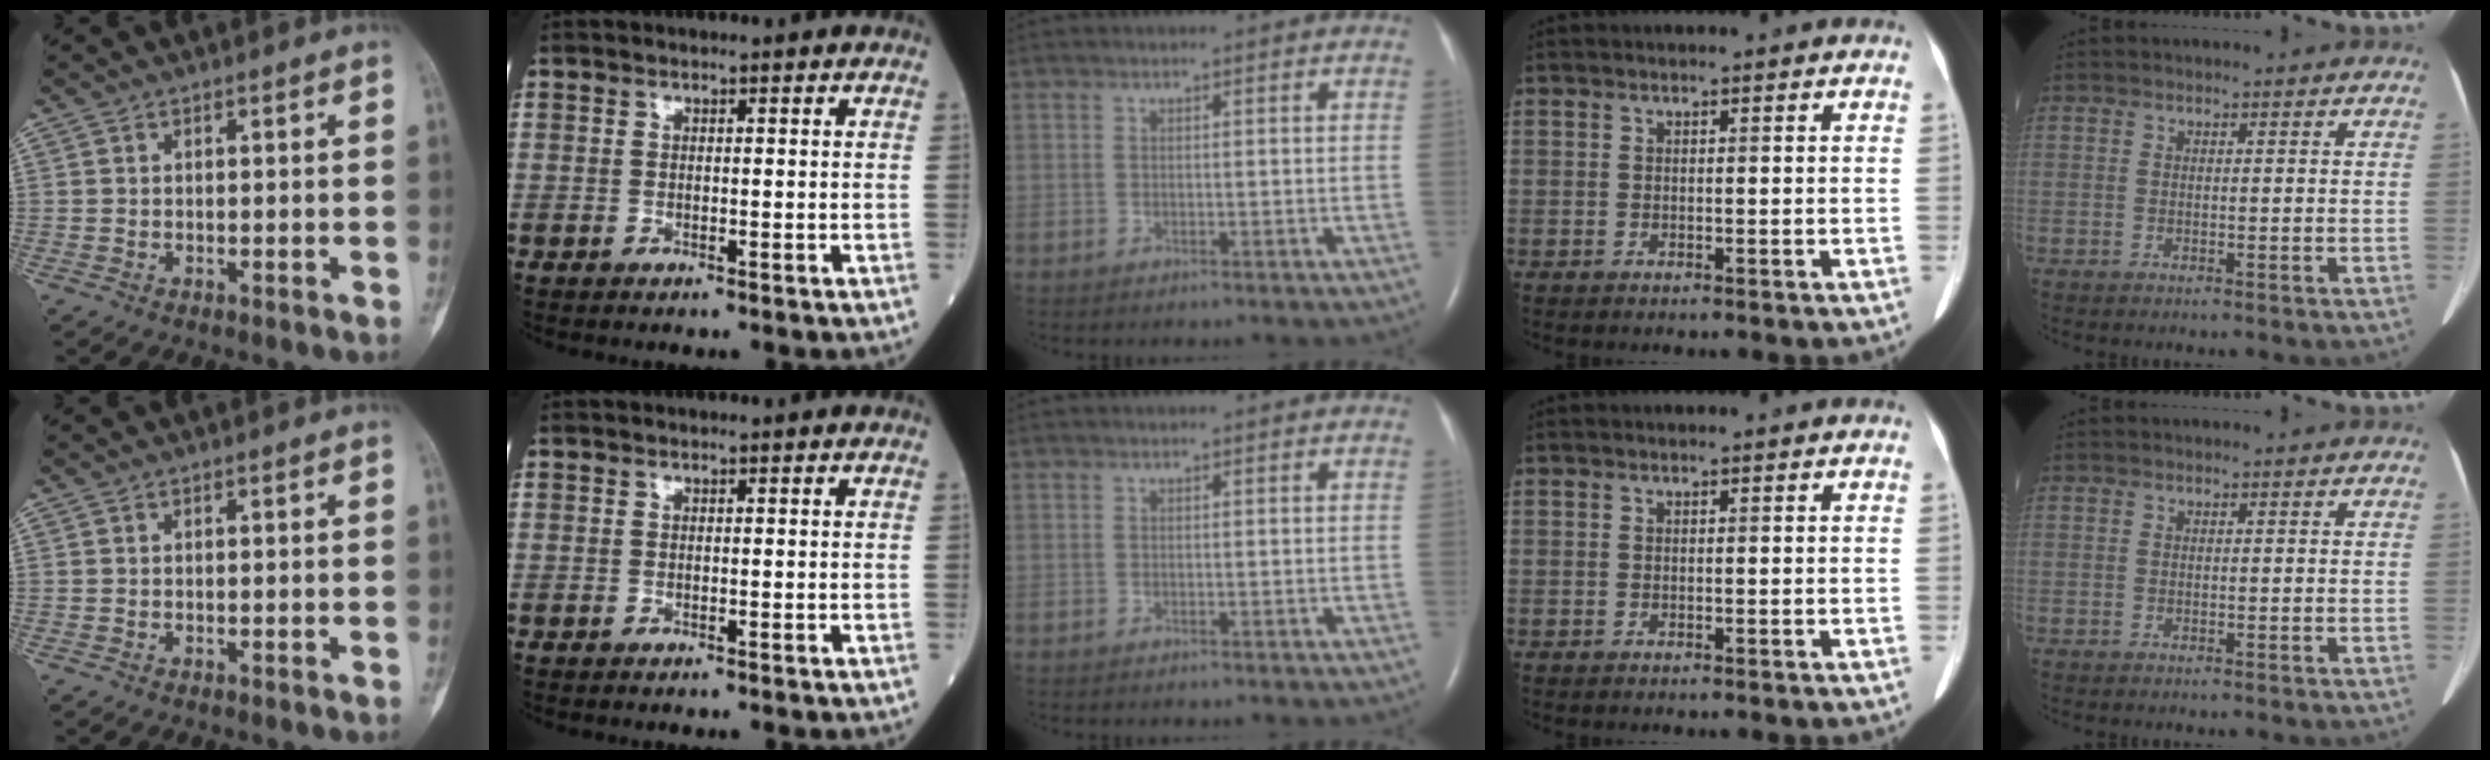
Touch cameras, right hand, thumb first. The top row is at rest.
{}